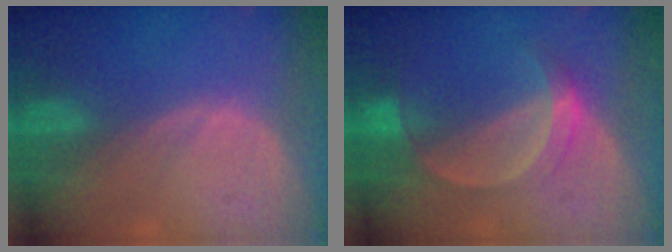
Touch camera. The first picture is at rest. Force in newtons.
{"total": 5.3, "press": 4.7, "slide": 2.3}